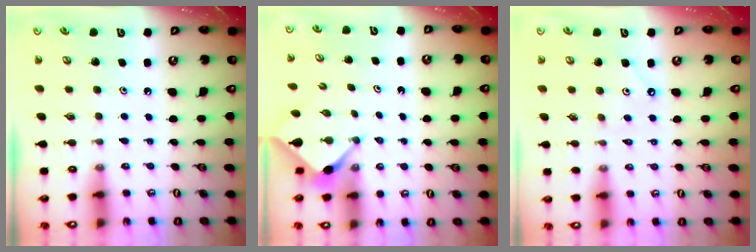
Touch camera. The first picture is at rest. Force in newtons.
{"total": 3.0, "press": 2.9, "slide": 0.4}
{"total": 2.6, "press": 2.6, "slide": 0.2}